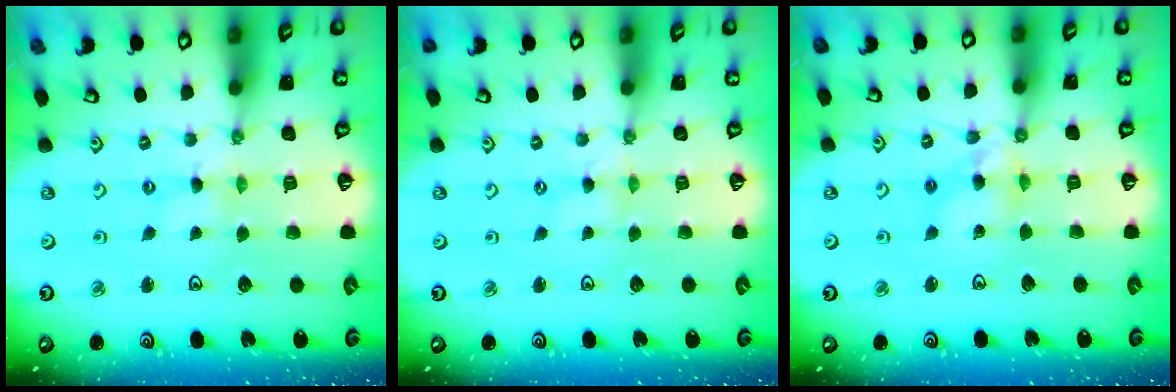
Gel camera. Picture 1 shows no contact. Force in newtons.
{"total": 0.0}
{"total": 6.7, "press": 6.7, "slide": 0.6}